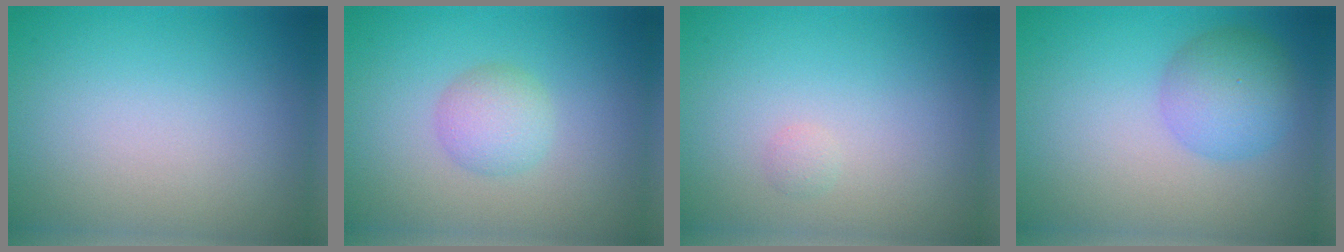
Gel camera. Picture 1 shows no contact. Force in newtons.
{"total": 2.4, "press": 2.4, "slide": 0.1}
{"total": 0.6, "press": 0.6, "slide": 0.0}
{"total": 4.0, "press": 4.0, "slide": 0.2}